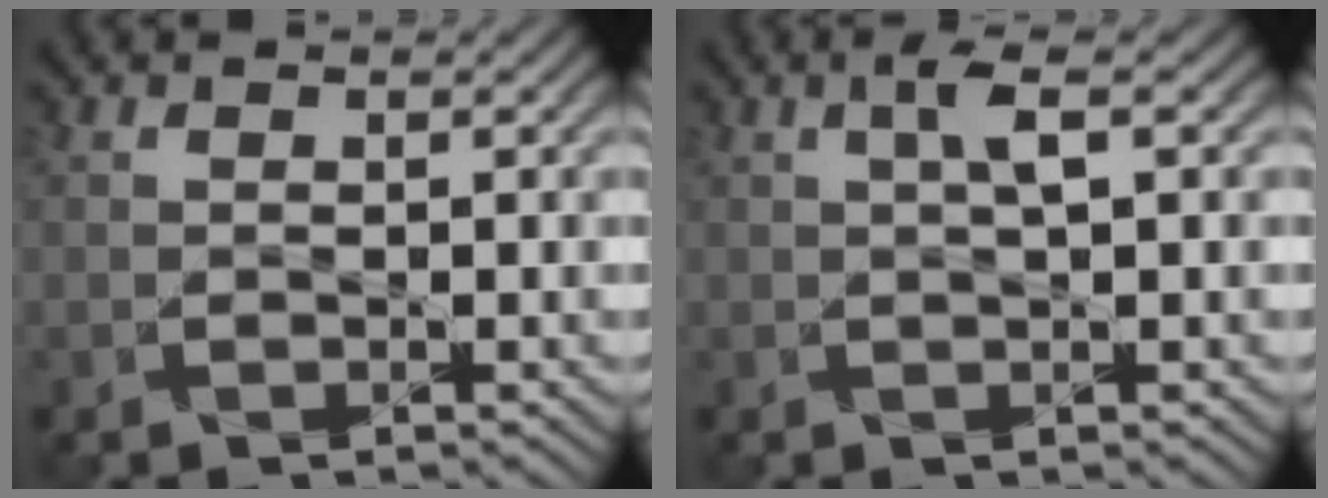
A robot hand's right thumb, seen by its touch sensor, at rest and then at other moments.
{"total": 2.5, "force": [0.8, 0.1, 2.4], "torque": [-0.054, 0.011, 0.014]}